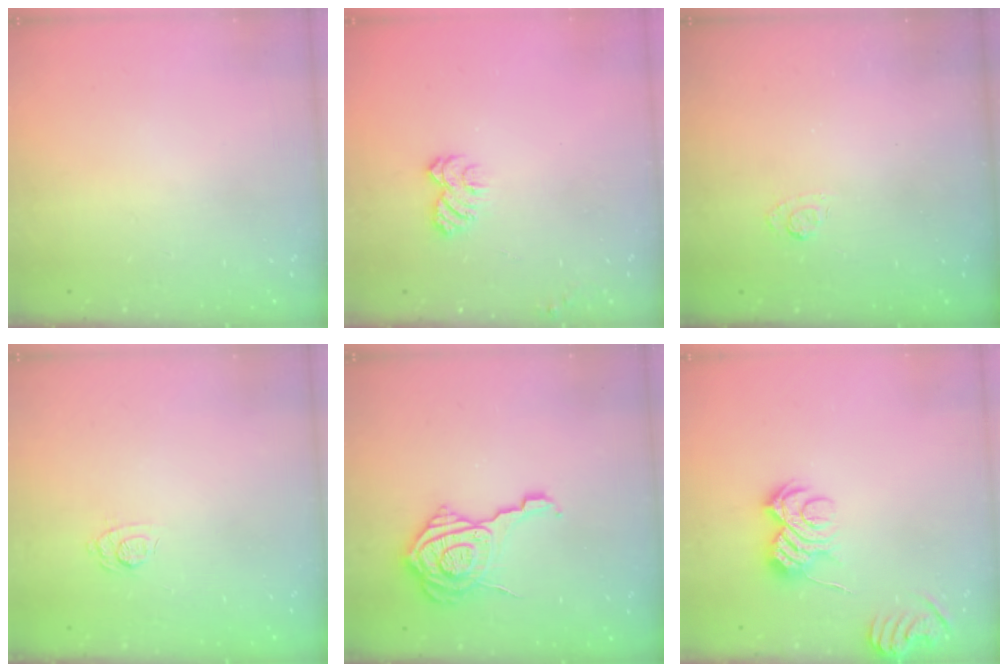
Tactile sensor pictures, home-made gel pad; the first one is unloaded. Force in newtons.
{"total": 5.5, "press": 5.4, "slide": 0.5}
{"total": 2.7, "press": 2.3, "slide": 1.5}
{"total": 8.1, "press": 7.9, "slide": 1.4}
{"total": 14.0, "press": 14.0, "slide": 1.0}
{"total": 10.3, "press": 10.3, "slide": 0.7}